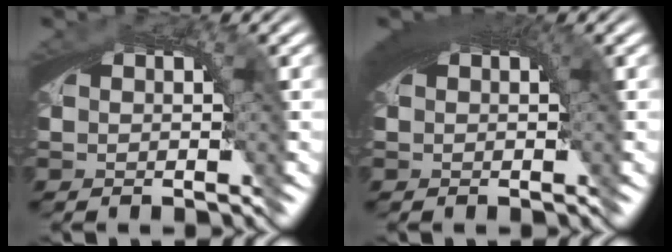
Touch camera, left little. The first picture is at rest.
{"total": 3.8, "force": [1.4, 1.1, 3.4], "torque": [-0.041, 0.013, 0.017]}